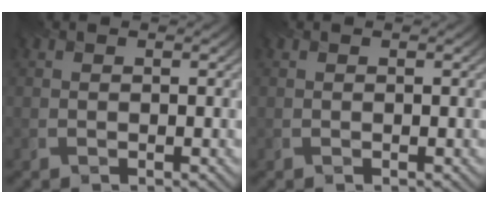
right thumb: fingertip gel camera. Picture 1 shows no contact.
{"total": 0.0}